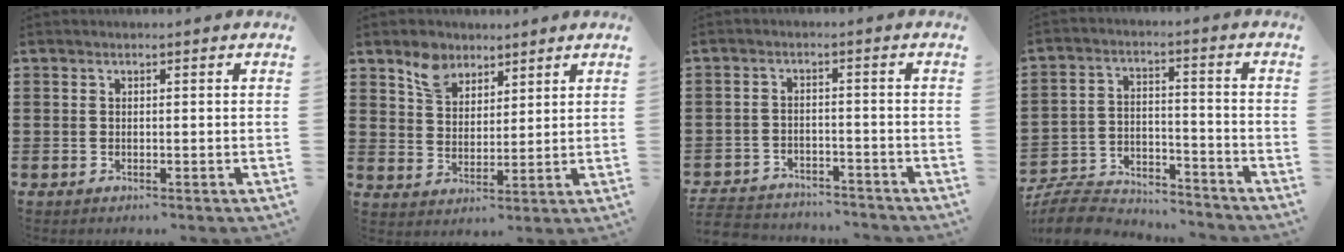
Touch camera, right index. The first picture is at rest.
{"total": 5.6, "force": [4.2, 3.4, 1.4], "torque": [-0.039, 0.005, 0.079]}
{"total": 4.0, "force": [-4.0, 0.6, 0.2], "torque": [-0.021, -0.002, -0.088]}
{"total": 8.1, "force": [-7.7, 1.7, 1.6], "torque": [-0.041, 0.017, -0.154]}